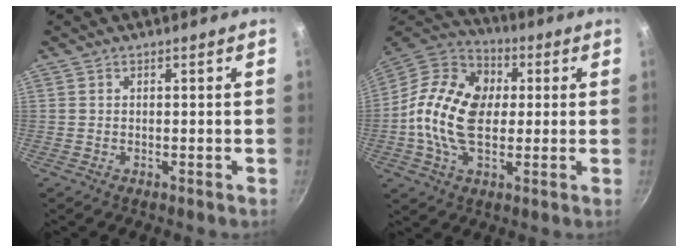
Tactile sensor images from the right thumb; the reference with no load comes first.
{"total": 18.5, "force": [0.5, 12.3, 13.8], "torque": [-0.231, 0.020, -0.011]}